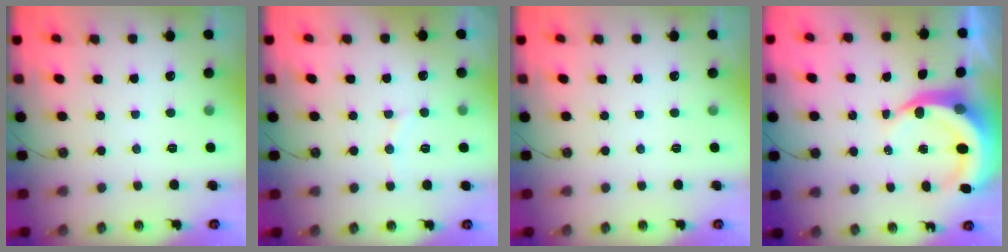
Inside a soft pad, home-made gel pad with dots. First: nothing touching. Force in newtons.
{"total": 6.2, "press": 6.0, "slide": 1.6}
{"total": 0.0}
{"total": 8.7, "press": 8.6, "slide": 1.3}